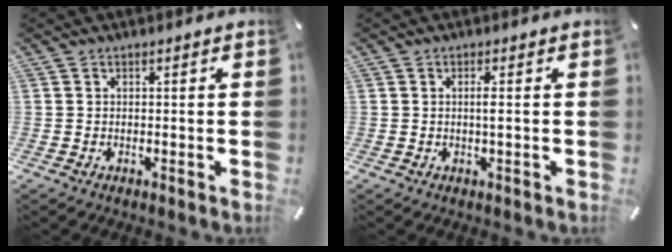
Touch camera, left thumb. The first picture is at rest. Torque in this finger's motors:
{"motor_torque": [0.17, 0.46, 0.16, -0.02, 0.00]}